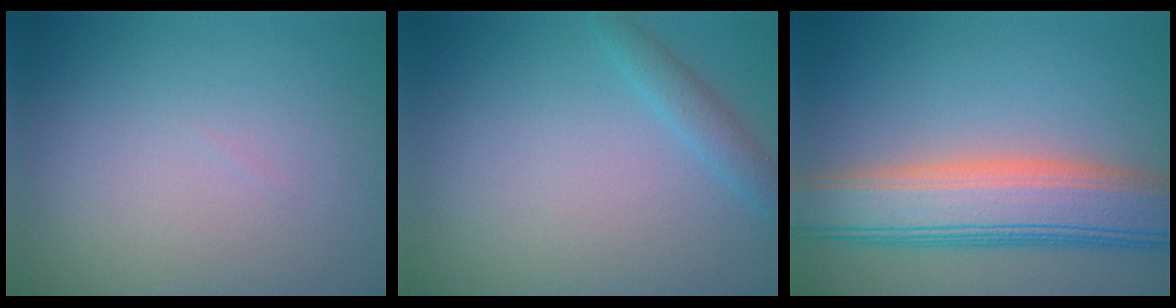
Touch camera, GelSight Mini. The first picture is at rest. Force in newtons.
{"total": 1.5, "press": 1.5, "slide": 0.1}
{"total": 8.4, "press": 8.4, "slide": 0.5}